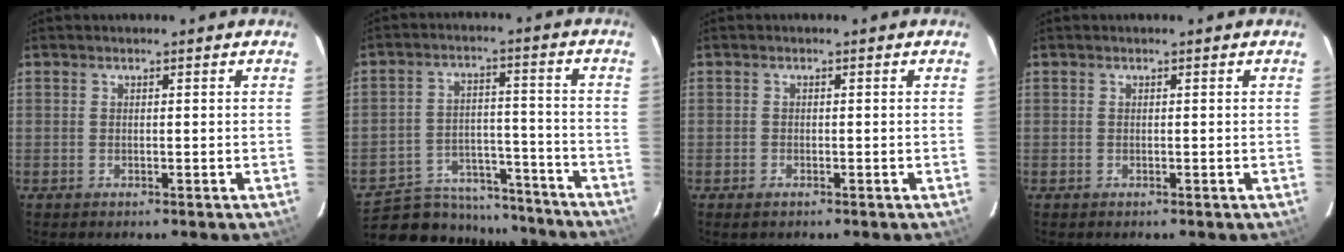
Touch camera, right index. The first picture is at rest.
{"total": 19.6, "force": [-16.5, 8.9, 5.9], "torque": [-0.137, 0.028, -0.220]}
{"total": 1.0, "force": [-0.8, 0.6, 0.3], "torque": [-0.005, -0.005, -0.016]}
{"total": 0.0}